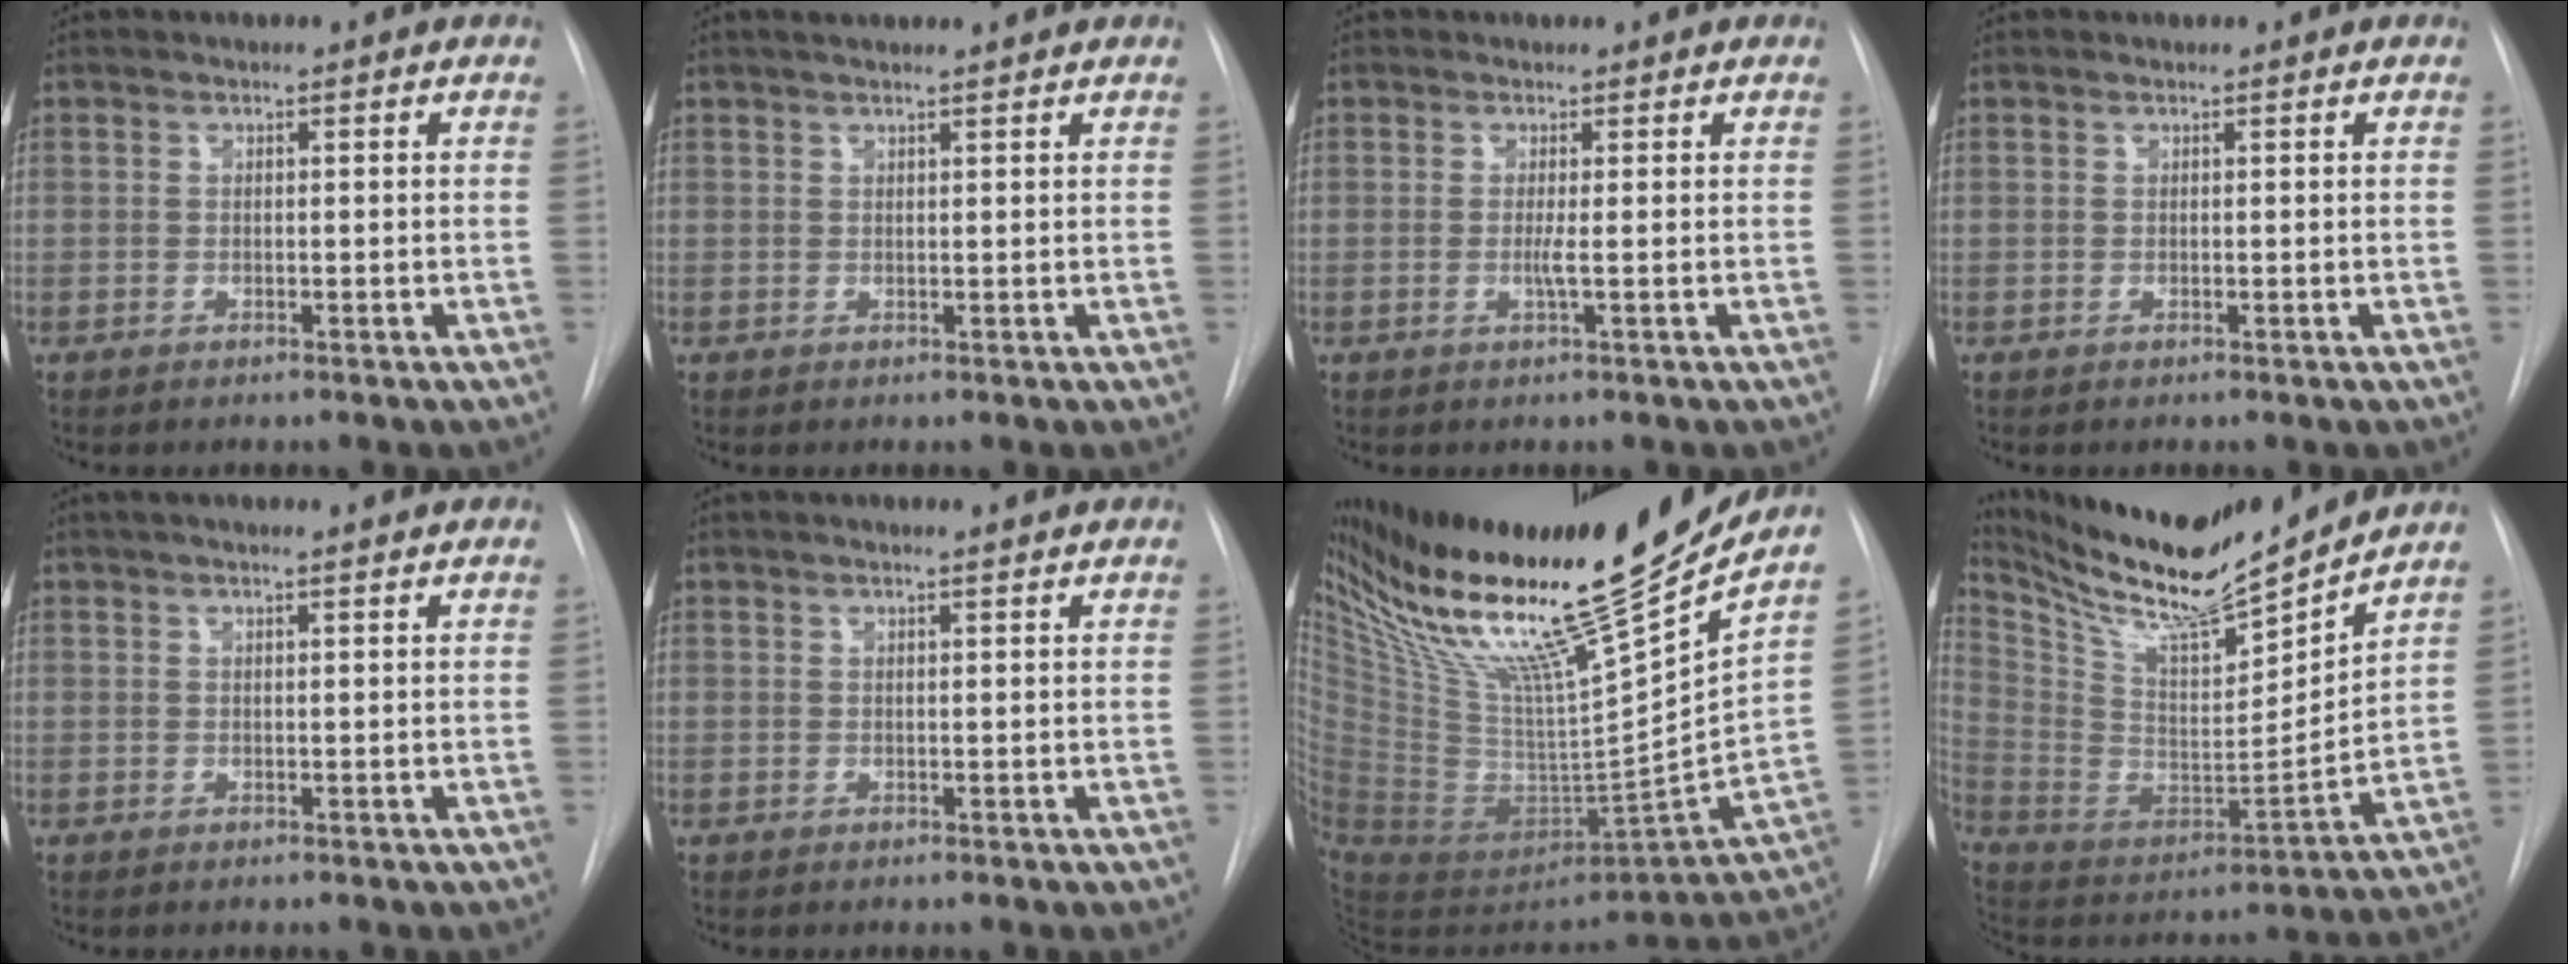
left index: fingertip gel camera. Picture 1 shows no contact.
{"total": 5.5, "force": [4.9, 0.2, 2.4], "torque": [-0.036, 0.024, 0.063]}
{"total": 1.1, "force": [-0.1, -0.3, 1.1], "torque": [-0.025, -0.004, -0.003]}
{"total": 0.0}
{"total": 4.5, "force": [3.9, 0.0, 2.3], "torque": [-0.034, 0.022, 0.050]}
{"total": 1.9, "force": [1.7, -0.2, 0.7], "torque": [-0.012, 0.007, 0.022]}
{"total": 30.7, "force": [22.5, 0.9, 20.8], "torque": [-0.354, -0.020, 0.375]}
{"total": 22.0, "force": [19.8, 1.7, 9.6], "torque": [-0.195, -0.029, 0.338]}